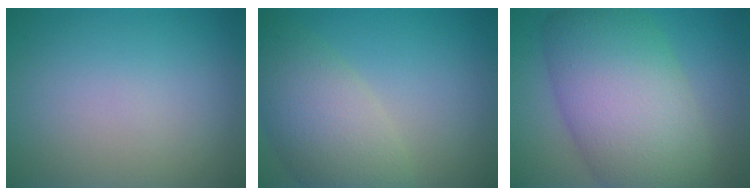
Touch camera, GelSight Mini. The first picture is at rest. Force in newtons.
{"total": 6.5, "press": 6.4, "slide": 0.4}
{"total": 11.8, "press": 11.8, "slide": 0.4}